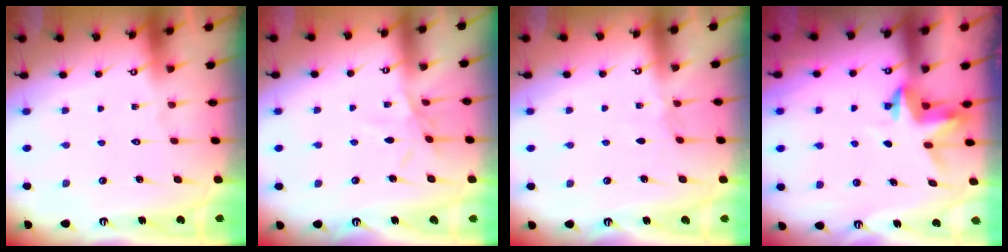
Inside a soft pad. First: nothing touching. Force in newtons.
{"total": 4.5, "press": 4.5, "slide": 0.6}
{"total": 2.8, "press": 2.8, "slide": 0.4}
{"total": 3.9, "press": 3.9, "slide": 0.3}